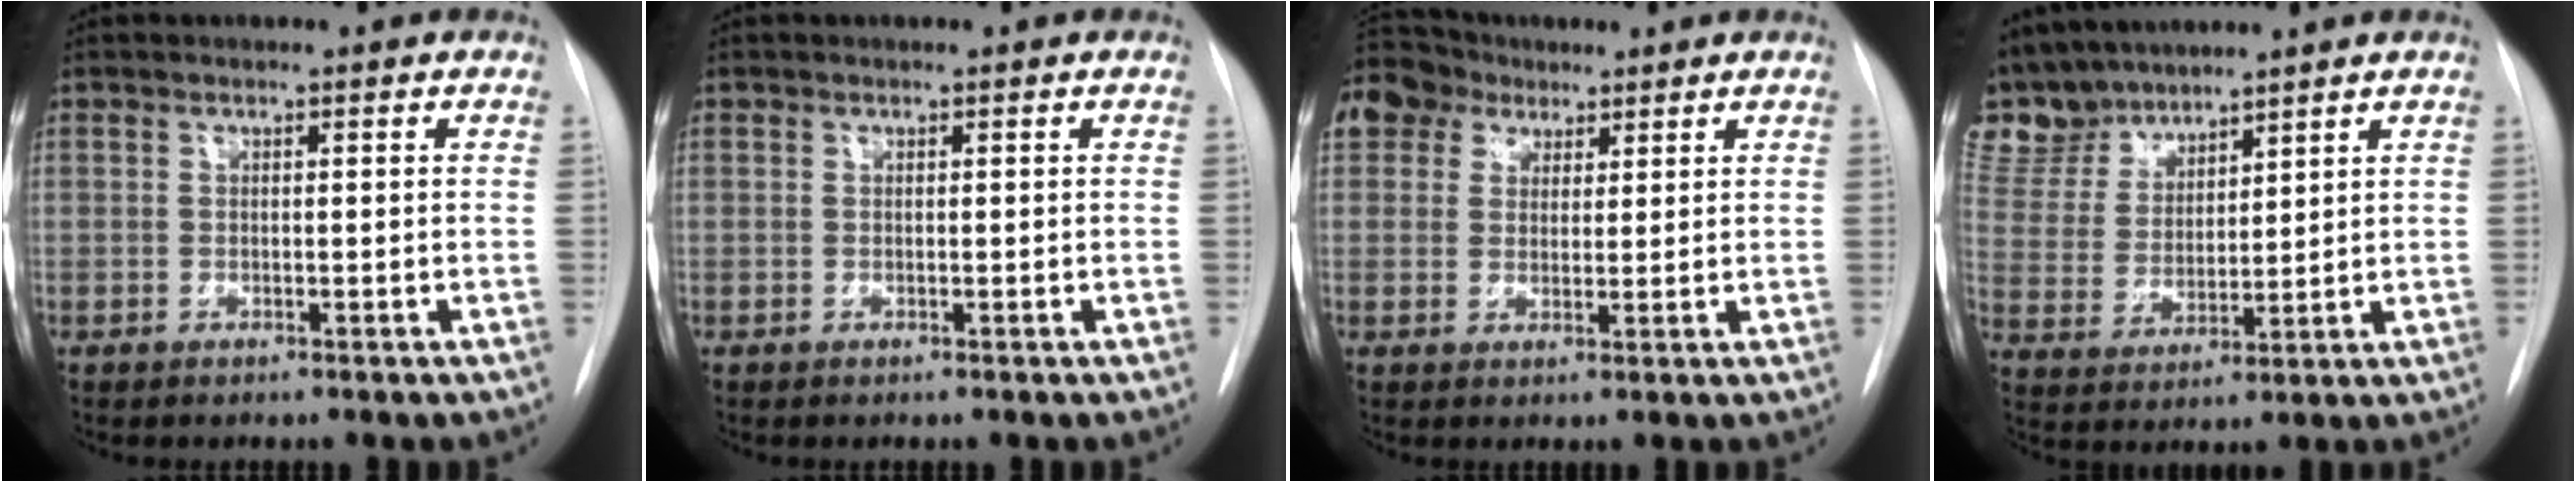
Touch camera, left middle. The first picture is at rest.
{"total": 0.0}
{"total": 9.4, "force": [6.2, 6.7, 2.2], "torque": [-0.053, 0.043, 0.120]}
{"total": 10.4, "force": [9.5, 3.5, 2.0], "torque": [-0.055, 0.013, 0.205]}